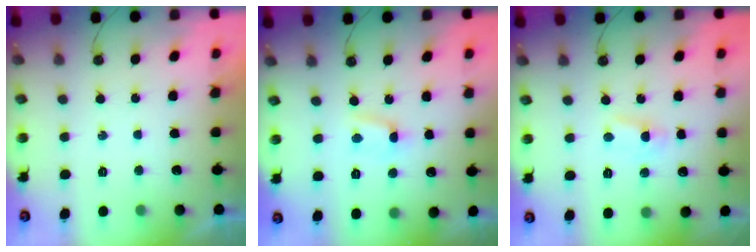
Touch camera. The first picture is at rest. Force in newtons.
{"total": 1.6, "press": 1.5, "slide": 0.3}
{"total": 2.7, "press": 2.7, "slide": 0.3}